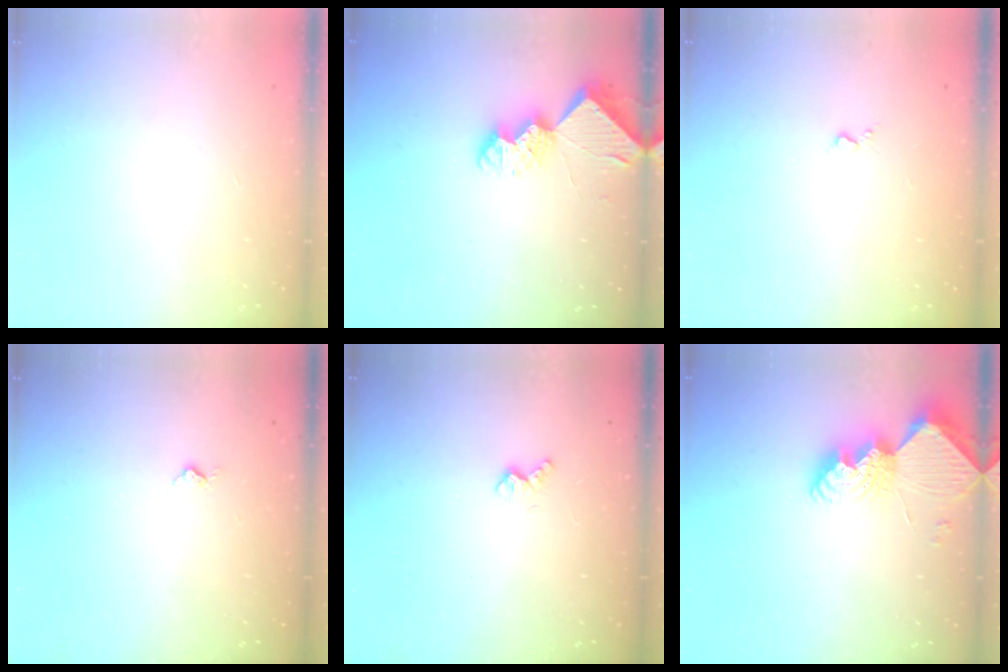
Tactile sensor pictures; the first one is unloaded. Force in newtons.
{"total": 8.8, "press": 8.7, "slide": 0.9}
{"total": 3.0, "press": 2.9, "slide": 0.5}
{"total": 3.3, "press": 3.3, "slide": 0.4}
{"total": 2.6, "press": 2.6, "slide": 0.6}
{"total": 11.4, "press": 11.4, "slide": 0.9}